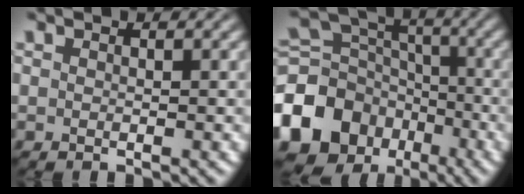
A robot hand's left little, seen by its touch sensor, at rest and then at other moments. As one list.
[{"total": 14.0, "force": [-6.6, 11.0, 5.5], "torque": [-0.152, -0.020, -0.121]}]